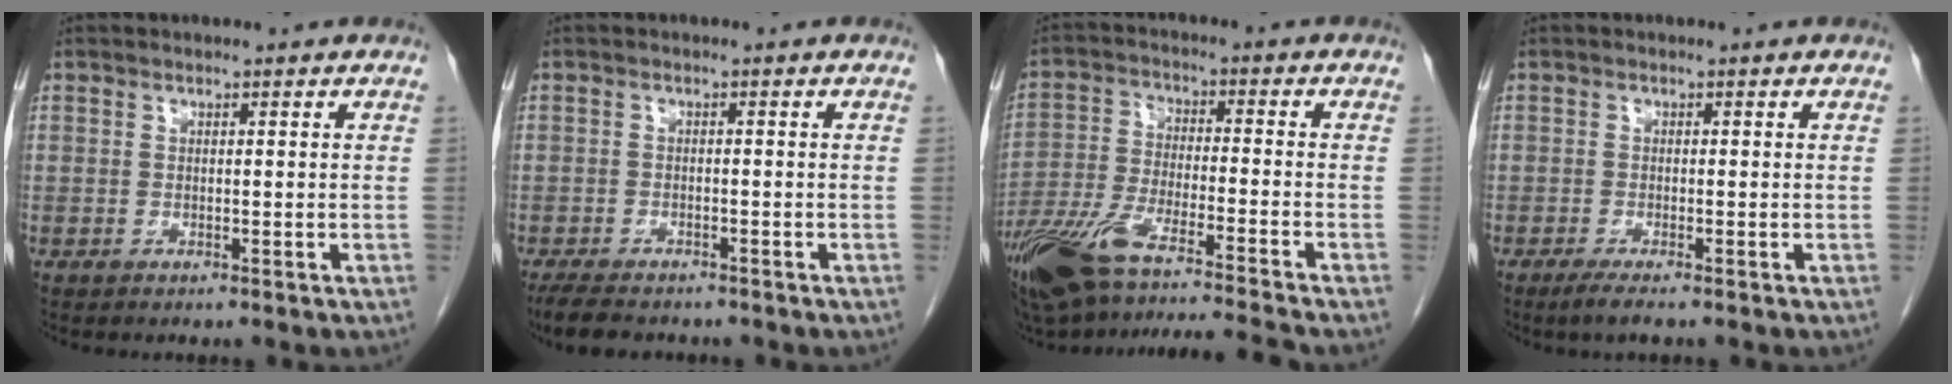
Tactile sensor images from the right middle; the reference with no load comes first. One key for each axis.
{"total": 6.3, "fx": -5.2, "fy": 1.9, "fz": 2.8, "tx": -0.053, "ty": -0.014, "tz": -0.080}
{"total": 17.9, "fx": -14.5, "fy": 0.0, "fz": 10.4, "tx": -0.208, "ty": -0.035, "tz": -0.254}
{"total": 1.9, "fx": -1.3, "fy": -0.2, "fz": 1.4, "tx": -0.035, "ty": -0.008, "tz": -0.028}